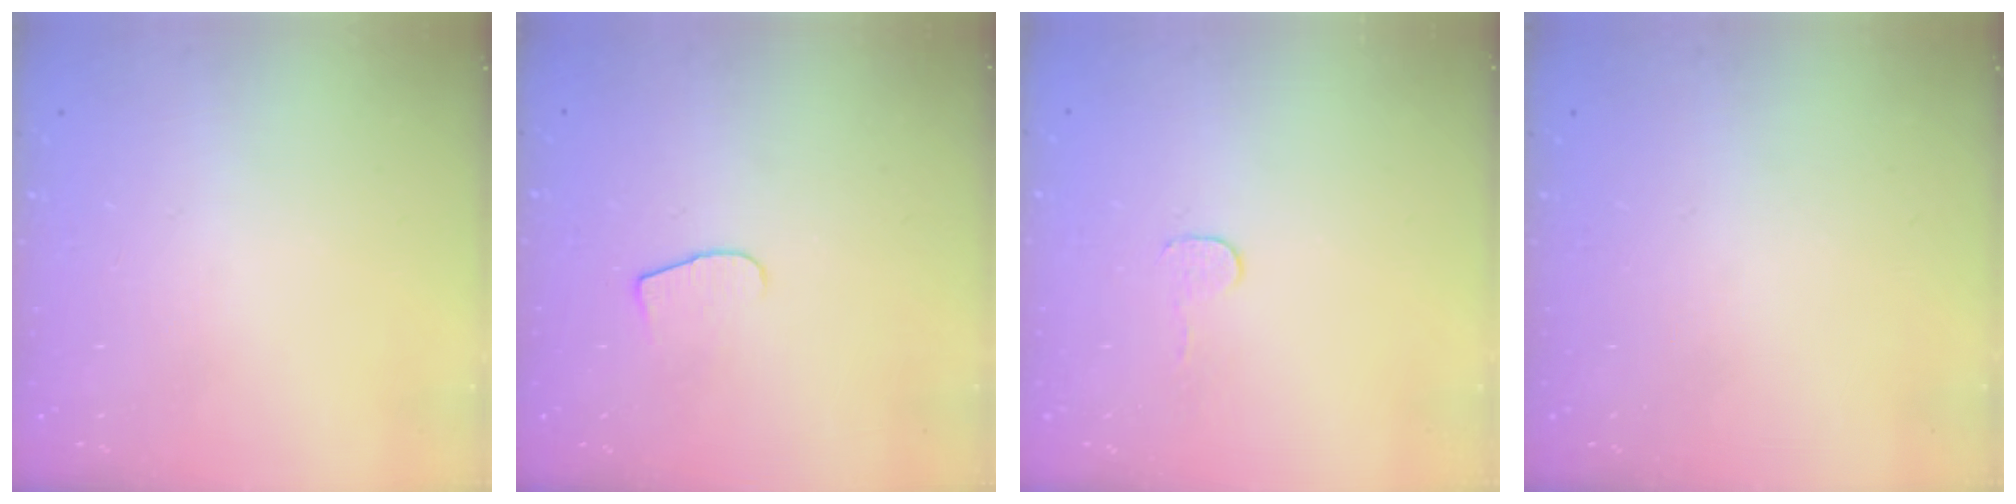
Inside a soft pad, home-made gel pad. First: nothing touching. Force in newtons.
{"total": 5.5, "press": 5.5, "slide": 0.5}
{"total": 3.0, "press": 3.0, "slide": 0.3}
{"total": 0.0}